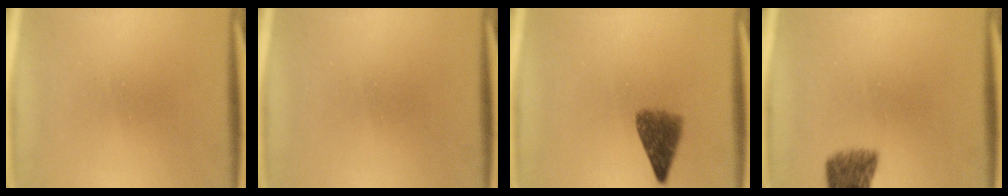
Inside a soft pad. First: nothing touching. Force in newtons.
{"total": 0.0}
{"total": 5.3}
{"total": 6.0}